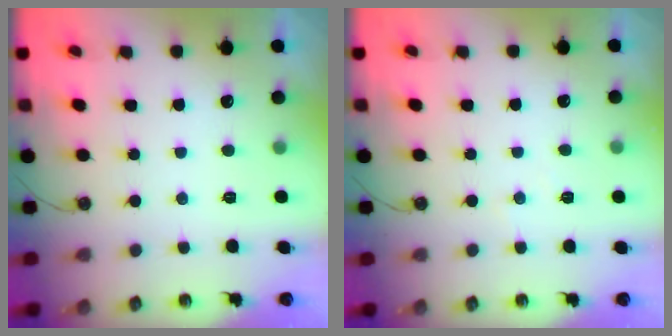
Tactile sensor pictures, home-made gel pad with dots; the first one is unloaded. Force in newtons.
{"total": 2.1, "press": 2.1, "slide": 0.4}